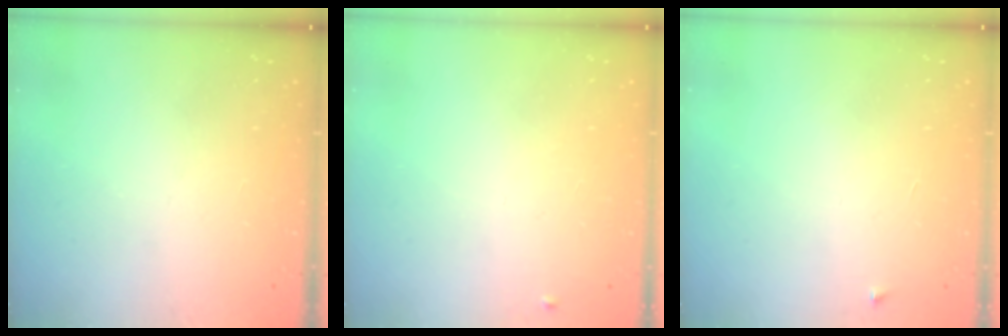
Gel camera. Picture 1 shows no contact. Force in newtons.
{"total": 3.9, "press": 3.8, "slide": 0.6}
{"total": 2.5, "press": 2.4, "slide": 0.4}